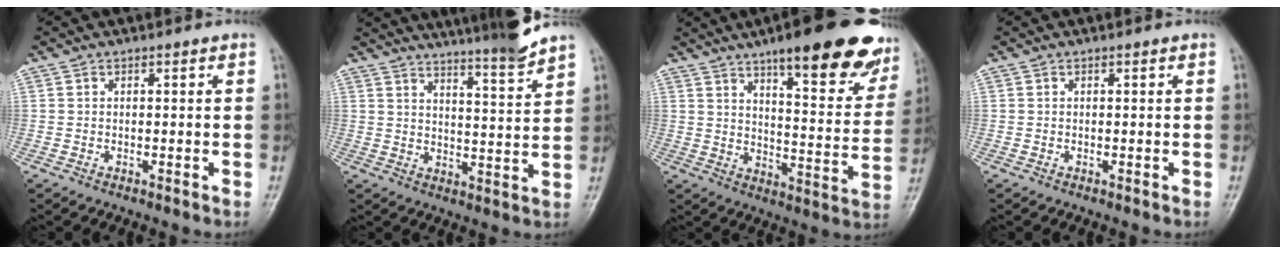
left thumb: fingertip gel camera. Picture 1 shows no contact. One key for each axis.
{"total": 12.8, "fx": 11.4, "fy": 0.1, "fz": 5.8, "tx": -0.075, "ty": -0.066, "tz": 0.161}
{"total": 23.6, "fx": 15.4, "fy": 6.6, "fz": 16.6, "tx": -0.182, "ty": -0.055, "tz": 0.210}
{"total": 0.0}